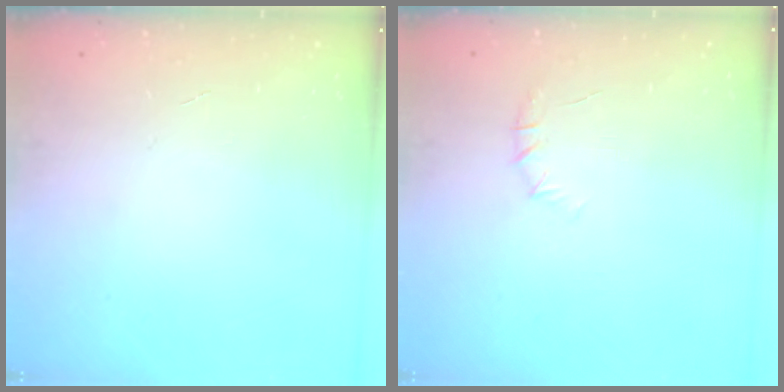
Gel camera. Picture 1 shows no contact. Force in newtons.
{"total": 4.5, "press": 4.2, "slide": 1.6}